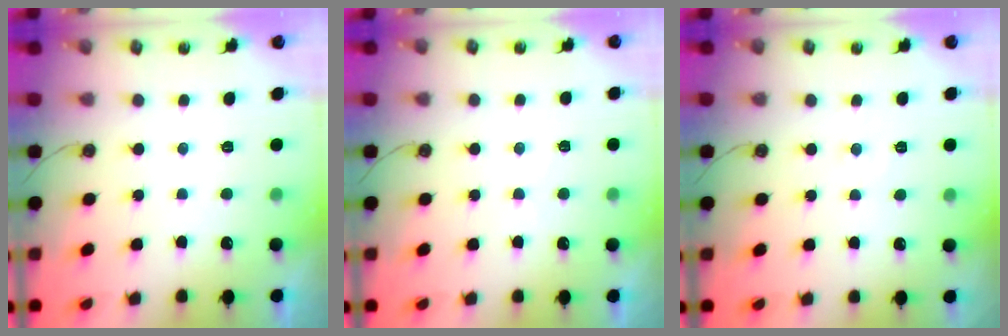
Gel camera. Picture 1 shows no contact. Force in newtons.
{"total": 3.9, "press": 3.8, "slide": 0.6}
{"total": 5.1, "press": 5.0, "slide": 0.6}